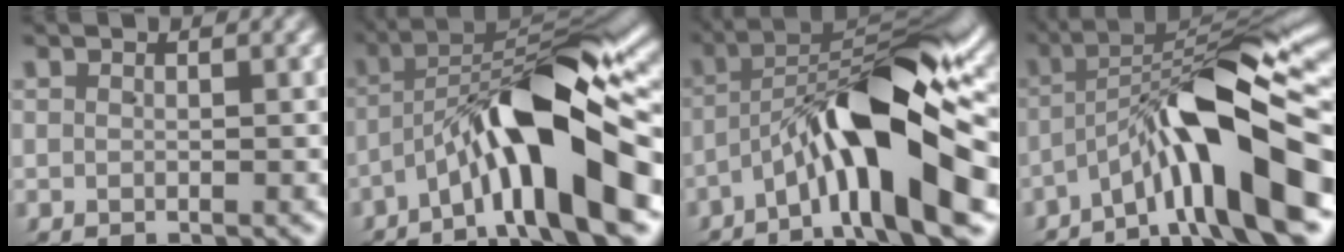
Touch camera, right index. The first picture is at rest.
{"total": 12.2, "force": [-2.1, 4.1, 11.2], "torque": [-0.177, 0.001, -0.028]}
{"total": 11.8, "force": [-2.0, 3.9, 10.9], "torque": [-0.171, -0.003, -0.029]}
{"total": 11.8, "force": [-2.1, 3.8, 11.0], "torque": [-0.172, 0.008, -0.026]}